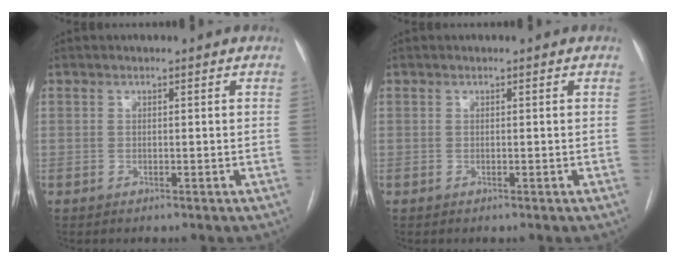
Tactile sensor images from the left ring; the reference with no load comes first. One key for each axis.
{"total": 0.0}